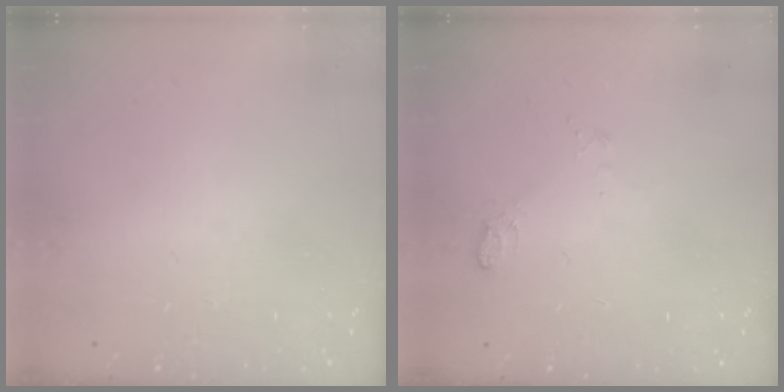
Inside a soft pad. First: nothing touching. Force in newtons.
{"total": 5.2, "press": 5.2, "slide": 0.8}